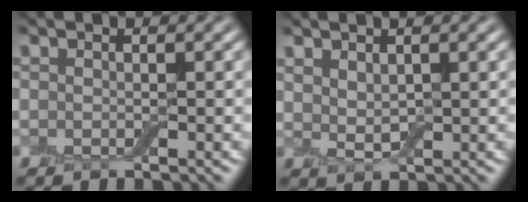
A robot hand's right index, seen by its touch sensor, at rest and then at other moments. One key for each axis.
{"total": 2.0, "fx": 1.2, "fy": 0.8, "fz": 1.4, "tx": -0.030, "ty": -0.002, "tz": 0.026}